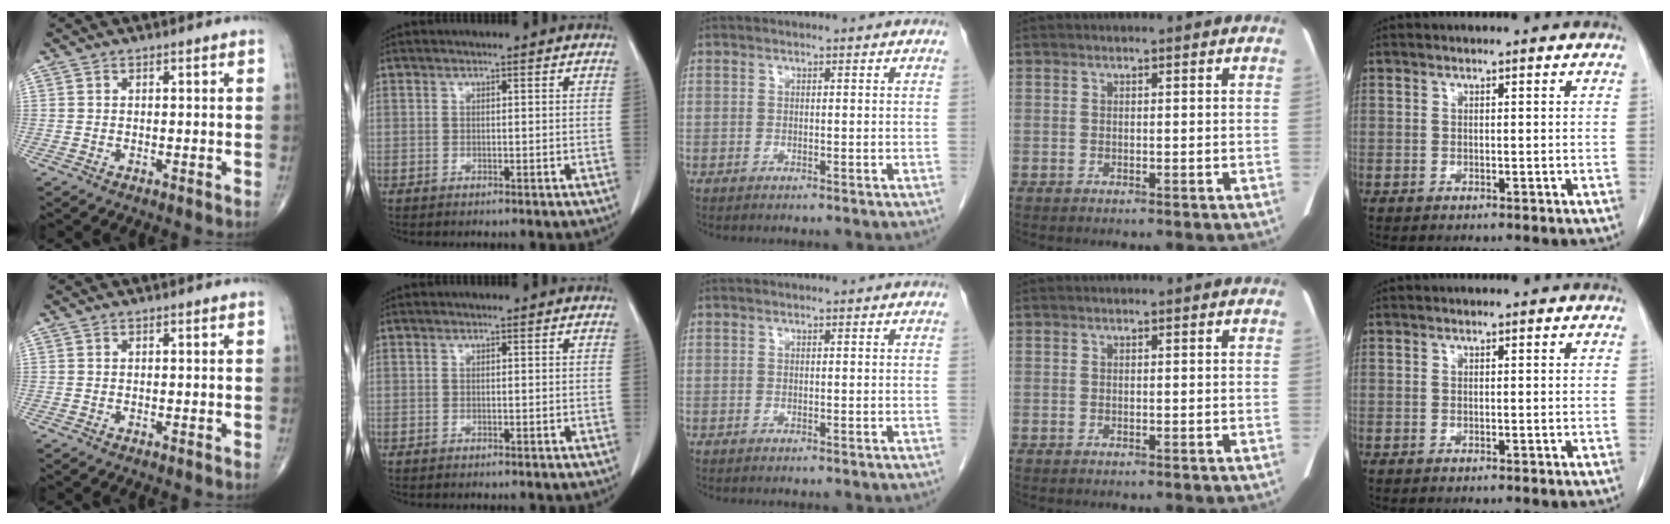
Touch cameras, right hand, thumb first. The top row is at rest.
{}